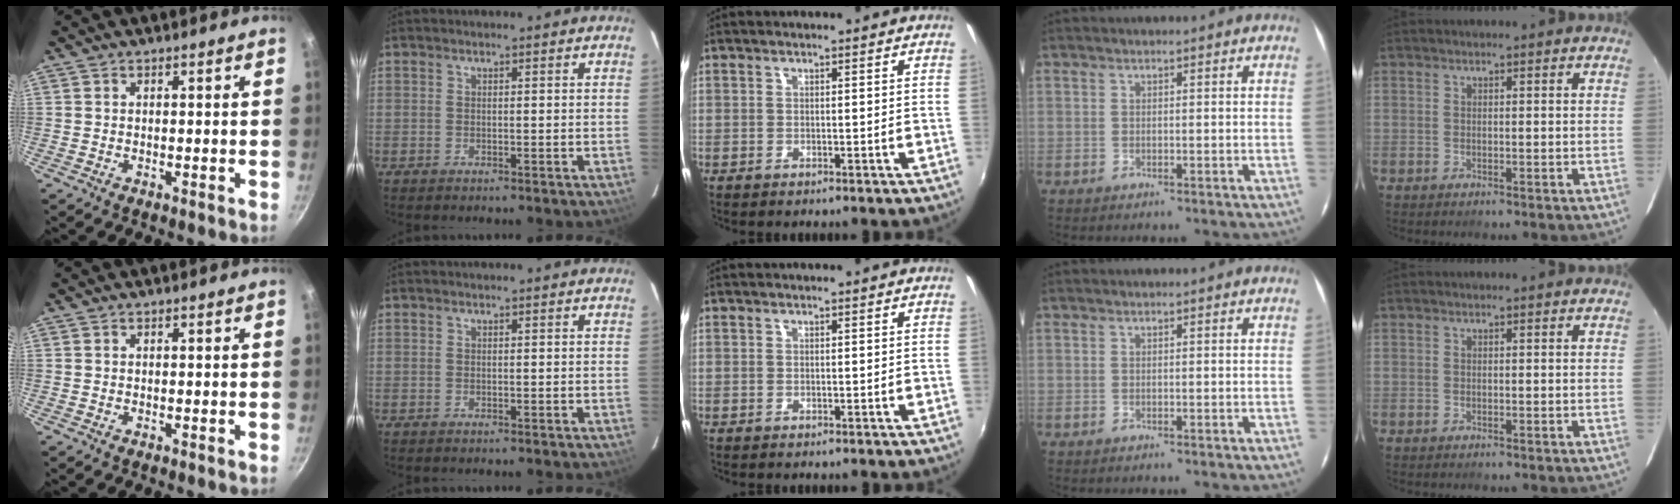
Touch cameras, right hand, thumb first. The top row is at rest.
{}